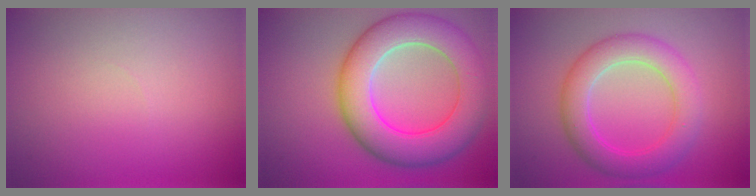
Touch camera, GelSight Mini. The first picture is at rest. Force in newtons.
{"total": 9.3, "press": 9.3, "slide": 0.4}
{"total": 5.2, "press": 5.2, "slide": 0.2}